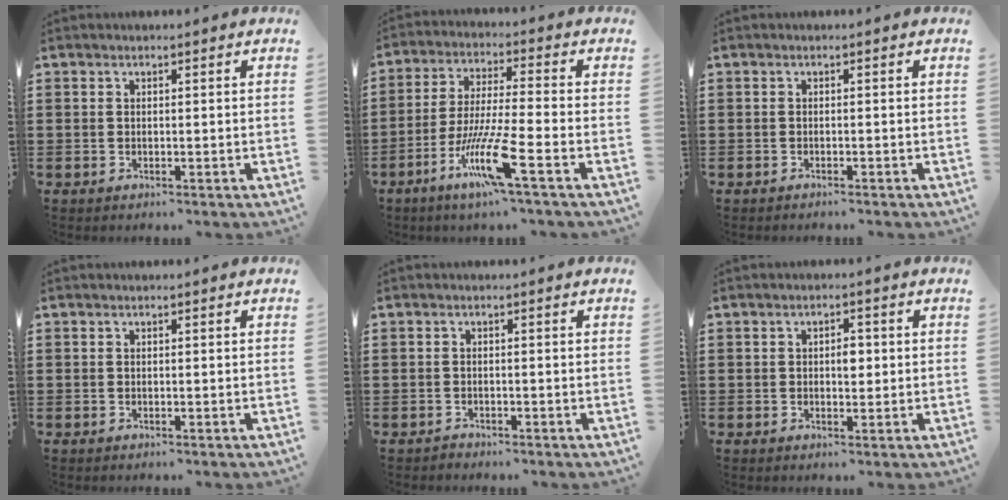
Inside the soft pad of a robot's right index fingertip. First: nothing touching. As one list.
[{"total": 10.6, "force": [-5.7, 0.7, 9.0], "torque": [-0.193, -0.010, -0.111]}, {"total": 0.5, "force": [-0.5, 0.0, 0.1], "torque": [-0.004, -0.003, -0.010]}, {"total": 0.0}, {"total": 0.8, "force": [-0.7, 0.2, 0.0], "torque": [-0.002, 0.002, -0.017]}, {"total": 2.4, "force": [0.2, 1.2, 2.0], "torque": [-0.024, -0.001, -0.002]}]